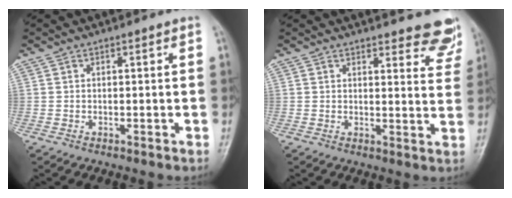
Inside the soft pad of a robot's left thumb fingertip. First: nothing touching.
{"total": 9.5, "force": [8.7, 2.5, 2.8], "torque": [0.009, -0.054, 0.078]}